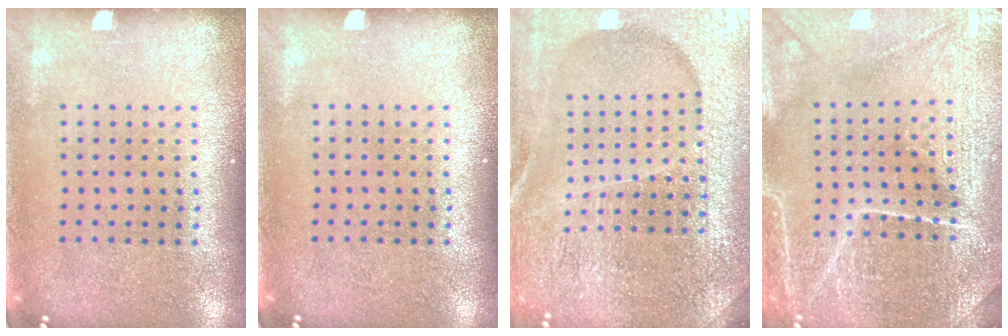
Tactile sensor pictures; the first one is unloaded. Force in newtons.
{"total": 0.0}
{"total": 5.2, "press": 4.8, "slide": 2.2}
{"total": 4.3, "press": 4.2, "slide": 1.1}